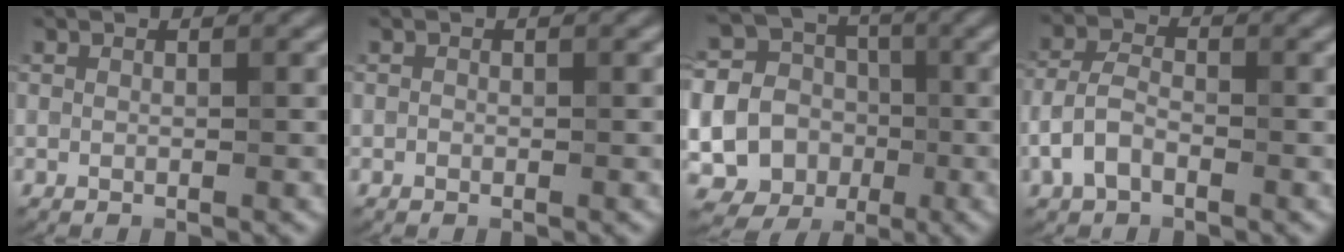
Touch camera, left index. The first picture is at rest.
{"total": 0.0}
{"total": 20.6, "force": [-1.9, 19.2, 7.2], "torque": [-0.189, 0.010, -0.076]}
{"total": 2.9, "force": [-1.5, 1.5, 2.0], "torque": [-0.045, 0.013, -0.039]}